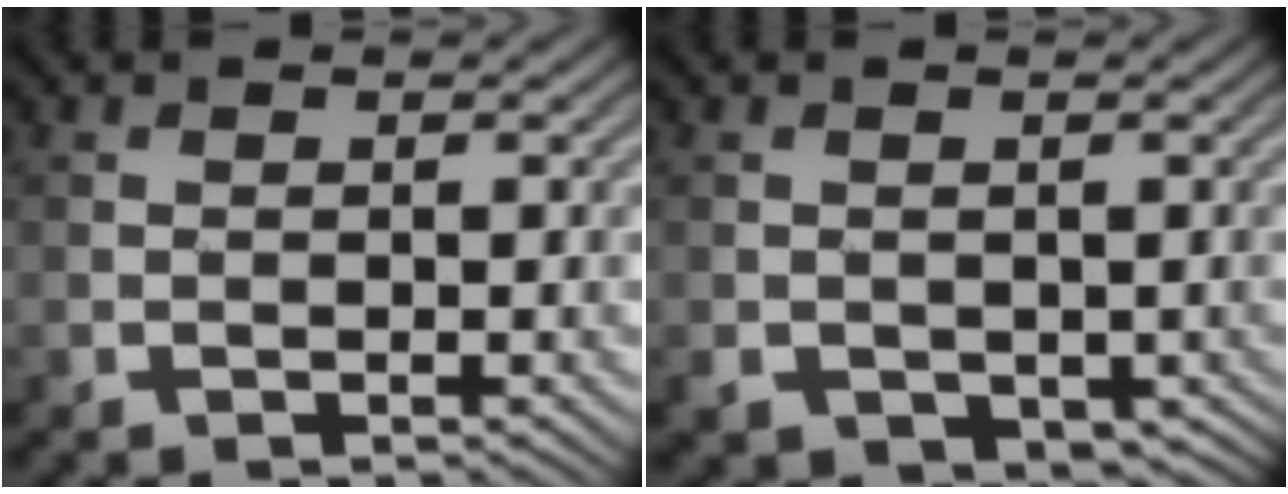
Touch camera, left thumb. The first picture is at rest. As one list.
[{"total": 3.2, "force": [-0.8, 2.7, 1.5], "torque": [-0.044, -0.021, -0.012]}]